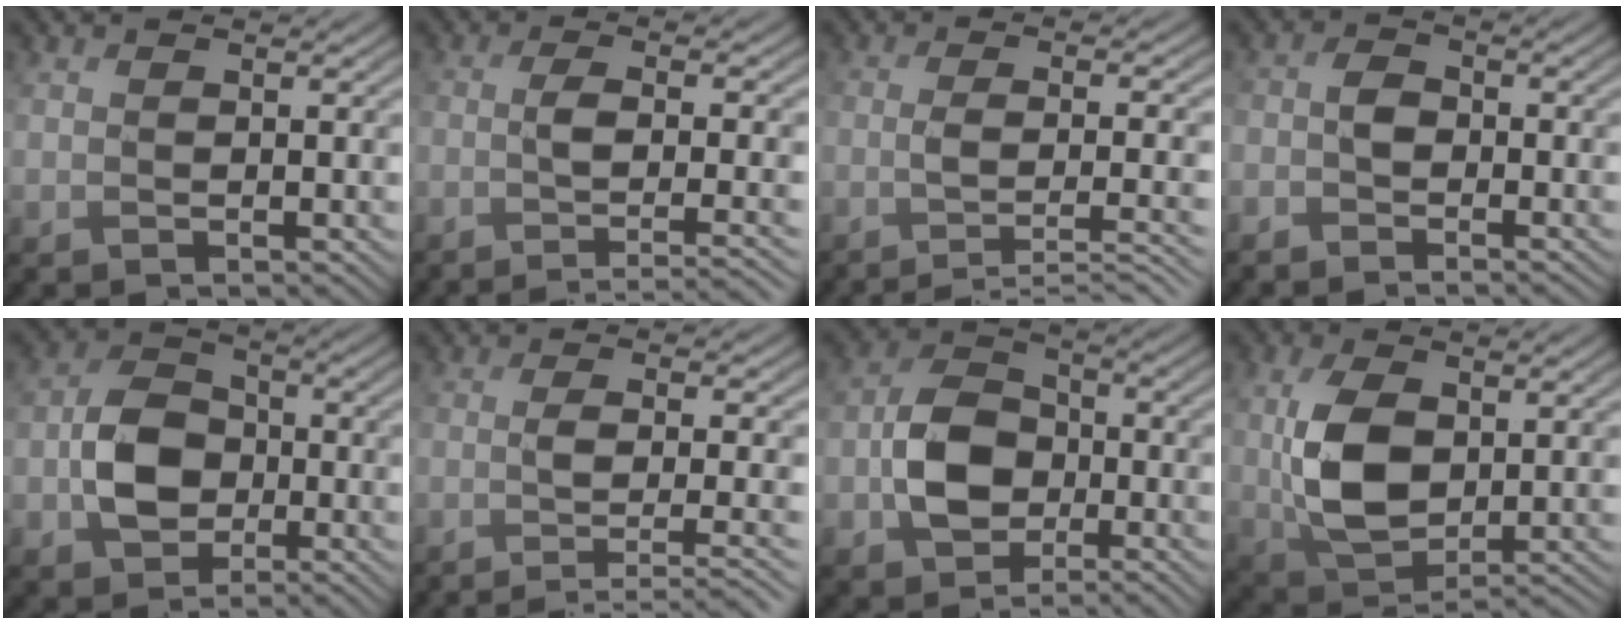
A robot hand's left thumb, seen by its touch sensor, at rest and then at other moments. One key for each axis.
{"total": 6.3, "fx": -2.6, "fy": 1.7, "fz": 5.4, "tx": -0.080, "ty": -0.008, "tz": -0.042}
{"total": 7.8, "fx": -4.6, "fy": 1.8, "fz": 6.0, "tx": -0.092, "ty": -0.002, "tz": -0.065}
{"total": 3.1, "fx": -2.3, "fy": 1.6, "fz": 1.5, "tx": -0.028, "ty": 0.002, "tz": -0.055}
{"total": 6.9, "fx": -2.4, "fy": 5.0, "fz": 4.1, "tx": -0.082, "ty": 0.005, "tz": -0.058}
{"total": 7.0, "fx": -3.5, "fy": 1.9, "fz": 5.7, "tx": -0.086, "ty": -0.008, "tz": -0.050}
{"total": 7.4, "fx": -2.9, "fy": 5.0, "fz": 4.6, "tx": -0.094, "ty": 0.006, "tz": -0.069}
{"total": 7.8, "fx": 0.5, "fy": 4.4, "fz": 6.4, "tx": -0.143, "ty": -0.003, "tz": 0.013}